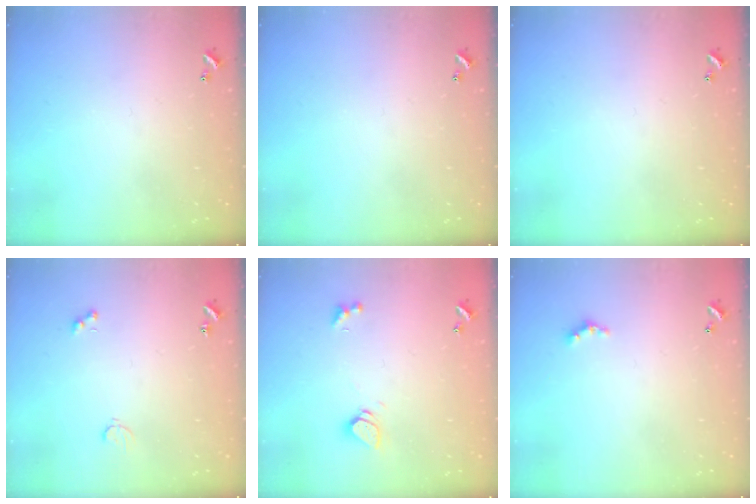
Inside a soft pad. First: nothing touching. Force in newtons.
{"total": 0.0}
{"total": 0.0}
{"total": 2.3, "press": 2.1, "slide": 0.8}
{"total": 2.3, "press": 2.3, "slide": 0.2}
{"total": 2.3, "press": 2.3, "slide": 0.4}